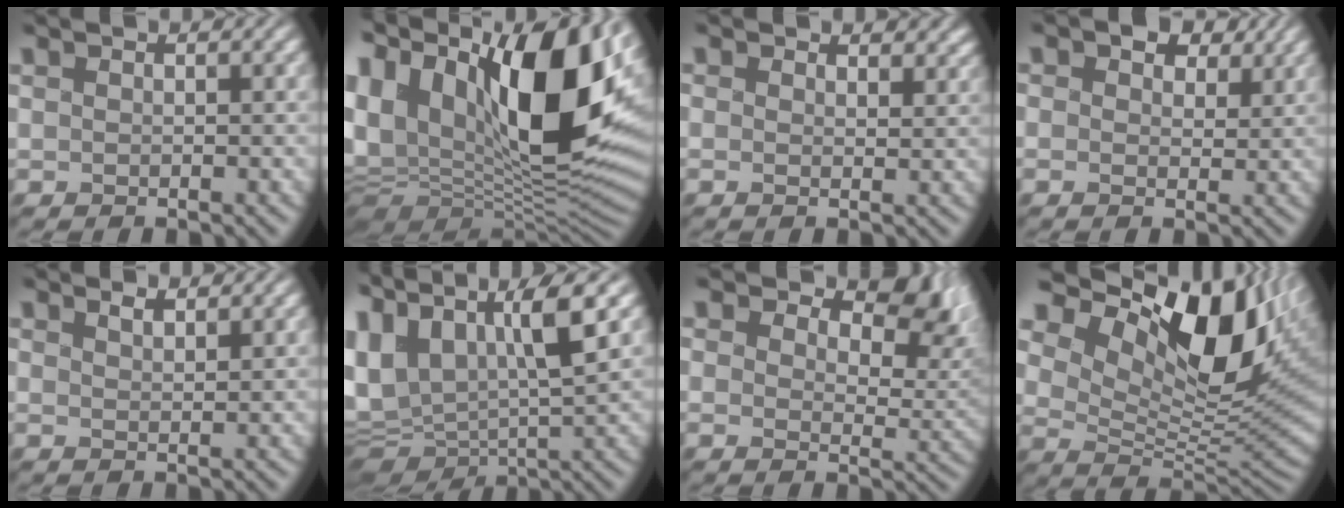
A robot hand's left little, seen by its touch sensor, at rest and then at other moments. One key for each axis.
{"total": 21.0, "fx": 6.6, "fy": 10.8, "fz": 16.7, "tx": -0.300, "ty": 0.047, "tz": 0.101}
{"total": 3.2, "fx": 2.7, "fy": 1.4, "fz": 1.2, "tx": -0.026, "ty": -0.003, "tz": 0.029}
{"total": 5.6, "fx": 3.2, "fy": 3.4, "fz": 3.0, "tx": -0.060, "ty": -0.001, "tz": 0.038}
{"total": 0.8, "fx": 0.6, "fy": 0.0, "fz": 0.5, "tx": -0.009, "ty": -0.003, "tz": 0.006}
{"total": 10.7, "fx": 3.9, "fy": 4.9, "fz": 8.7, "tx": -0.188, "ty": 0.002, "tz": 0.068}
{"total": 8.4, "fx": 5.1, "fy": 4.7, "fz": 4.8, "tx": -0.074, "ty": -0.009, "tz": 0.079}
{"total": 14.4, "fx": 6.3, "fy": 6.9, "fz": 11.0, "tx": -0.200, "ty": 0.011, "tz": 0.108}